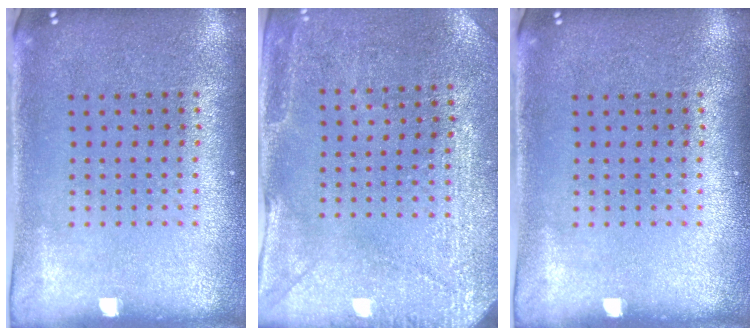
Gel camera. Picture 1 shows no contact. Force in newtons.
{"total": 2.9, "press": 2.8, "slide": 0.7}
{"total": 0.0}